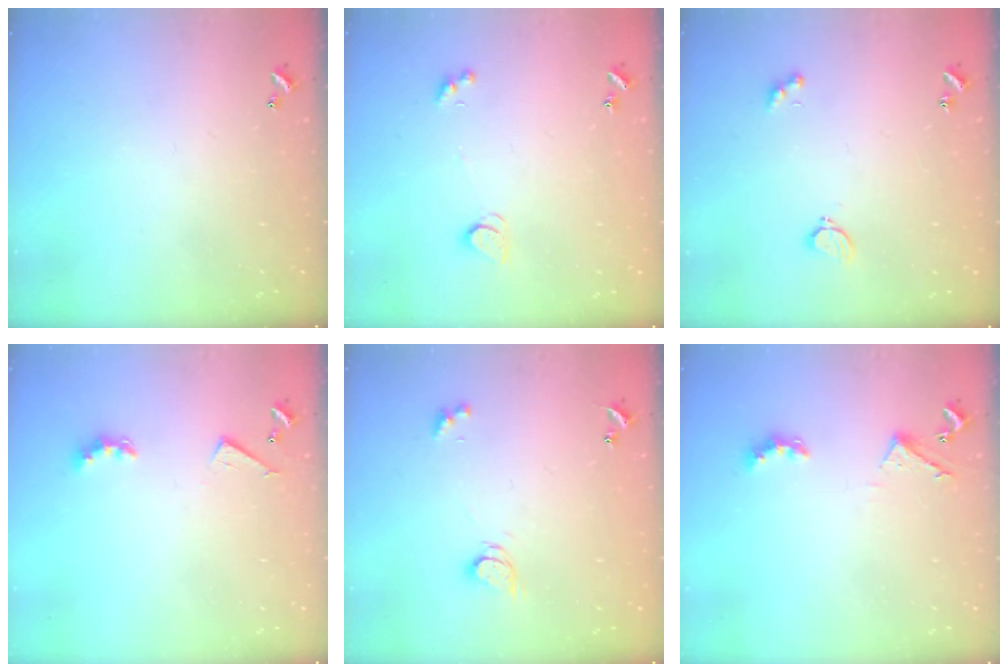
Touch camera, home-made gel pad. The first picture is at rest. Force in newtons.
{"total": 2.3, "press": 2.2, "slide": 0.5}
{"total": 2.0, "press": 1.9, "slide": 0.5}
{"total": 3.5, "press": 3.5, "slide": 0.6}
{"total": 2.5, "press": 2.5, "slide": 0.4}
{"total": 2.8, "press": 2.8, "slide": 0.6}